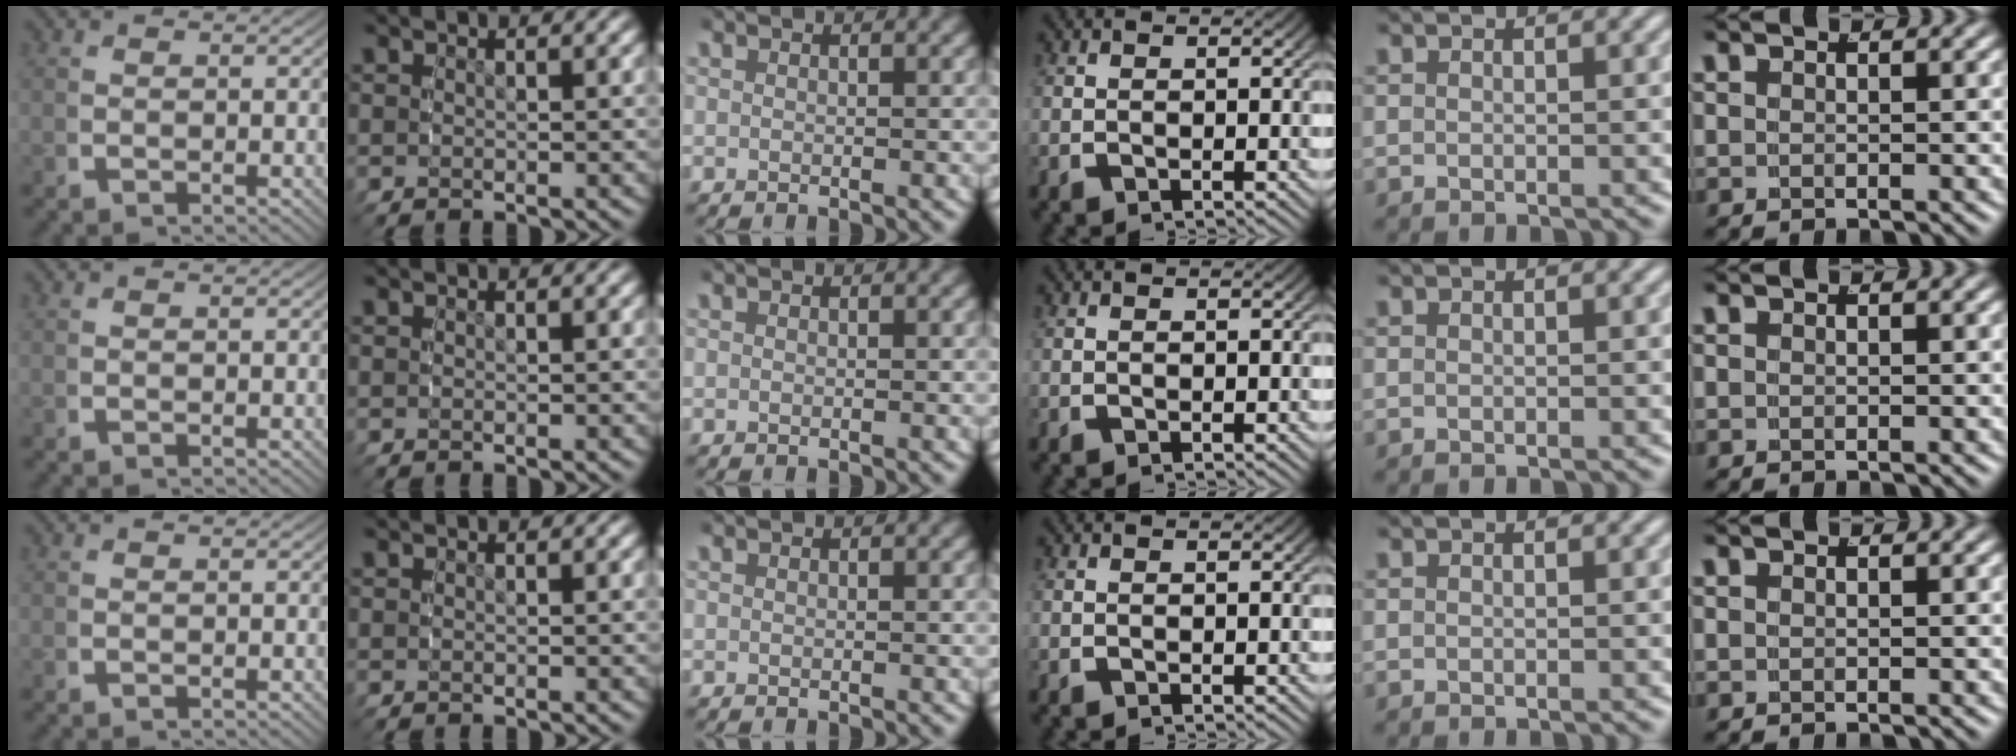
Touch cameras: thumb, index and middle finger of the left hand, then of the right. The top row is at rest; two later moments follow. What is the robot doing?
{"motion": "reach", "object": "pen bag"}